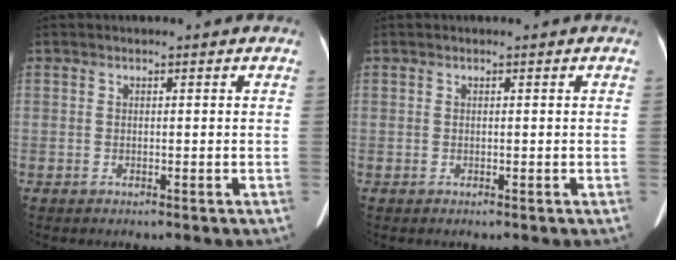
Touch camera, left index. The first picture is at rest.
{"total": 0.0}